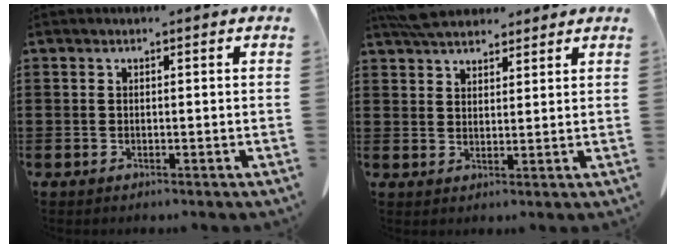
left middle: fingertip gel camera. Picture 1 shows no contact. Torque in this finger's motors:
{"motor_torque": [1.45, -0.24, 0.26, 0.11]}